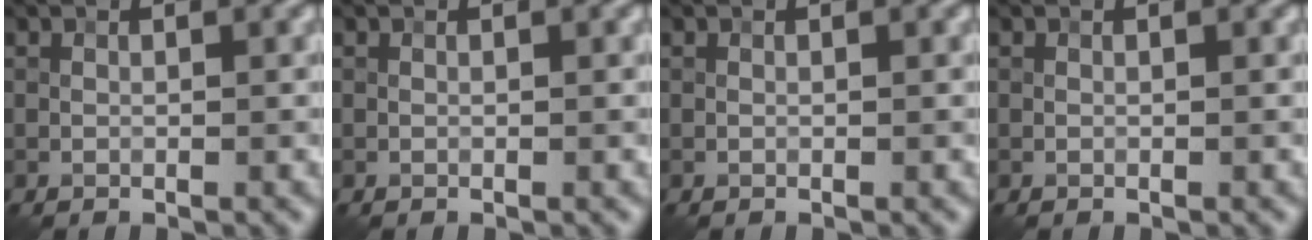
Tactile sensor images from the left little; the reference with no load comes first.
{"total": 0.0}
{"total": 0.0}
{"total": 0.0}